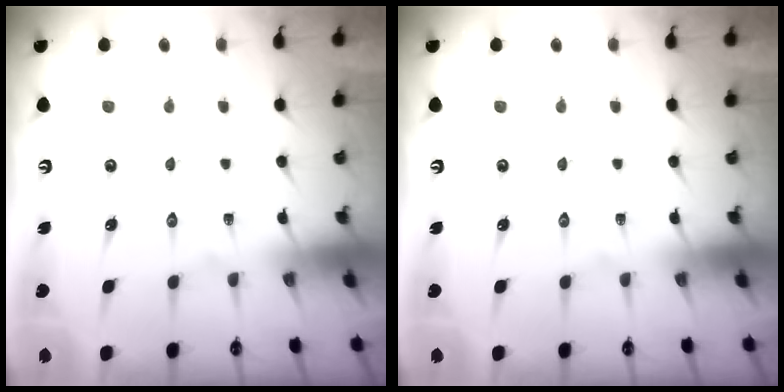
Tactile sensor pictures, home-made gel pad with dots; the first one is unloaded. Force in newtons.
{"total": 0.0}